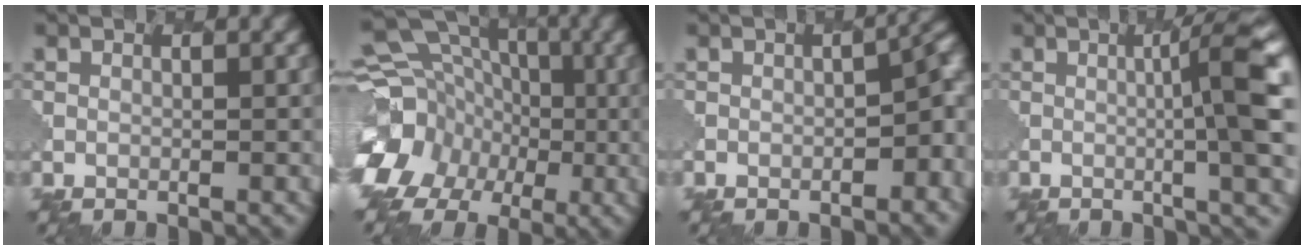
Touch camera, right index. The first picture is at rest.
{"total": 15.4, "force": [-3.6, 13.8, 5.6], "torque": [-0.137, 0.001, -0.088]}
{"total": 5.7, "force": [-2.7, 2.3, 4.4], "torque": [-0.045, 0.004, -0.032]}
{"total": 8.9, "force": [-0.1, 1.4, 8.8], "torque": [-0.115, 0.008, 0.003]}